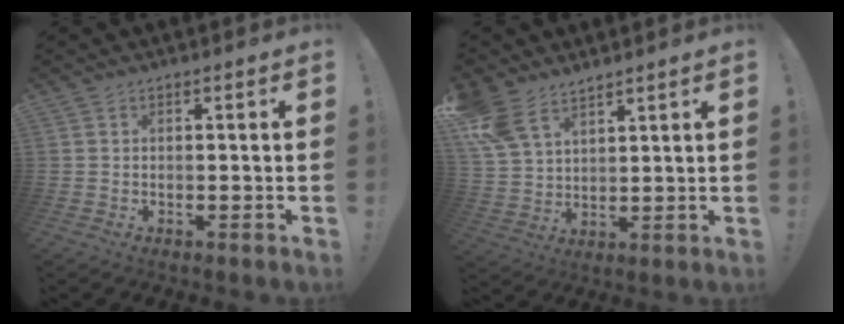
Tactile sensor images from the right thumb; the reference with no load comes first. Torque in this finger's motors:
{"motor_torque": [-0.25, 1.09, 0.54, 0.47, 0.48]}